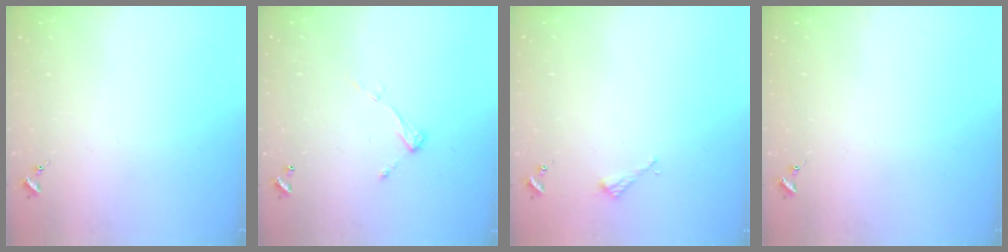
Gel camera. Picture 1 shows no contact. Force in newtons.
{"total": 6.3, "press": 6.3, "slide": 0.3}
{"total": 2.2, "press": 2.2, "slide": 0.2}
{"total": 0.0}